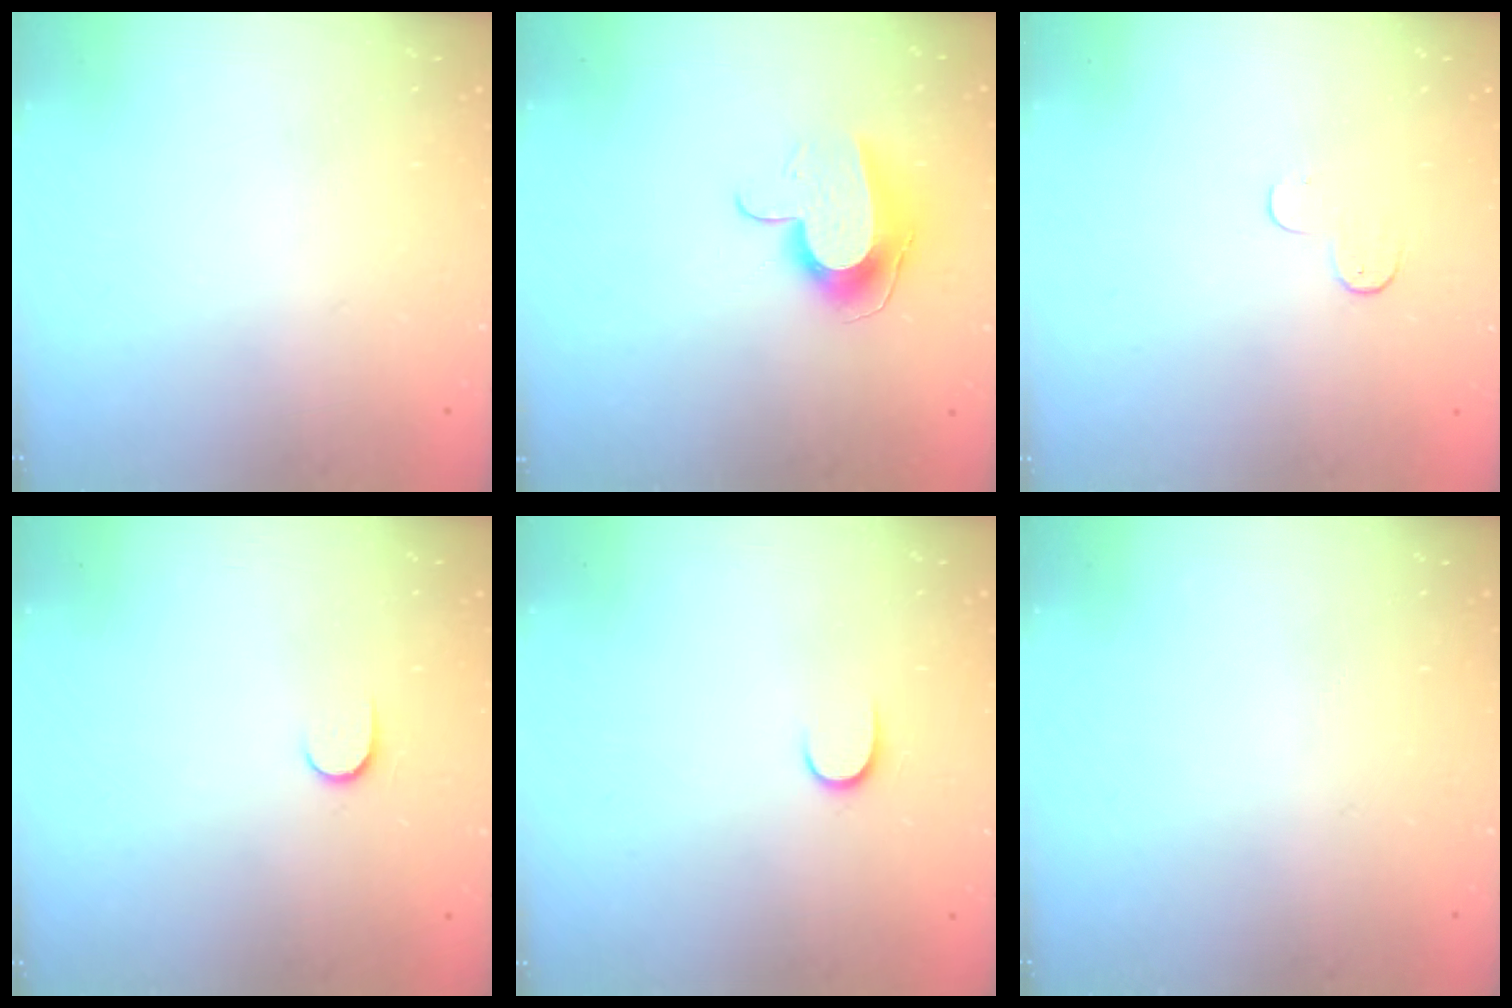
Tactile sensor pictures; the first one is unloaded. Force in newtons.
{"total": 9.9, "press": 9.9, "slide": 0.4}
{"total": 5.0, "press": 4.9, "slide": 0.5}
{"total": 3.9, "press": 3.9, "slide": 0.5}
{"total": 5.3, "press": 5.3, "slide": 0.5}
{"total": 0.0}